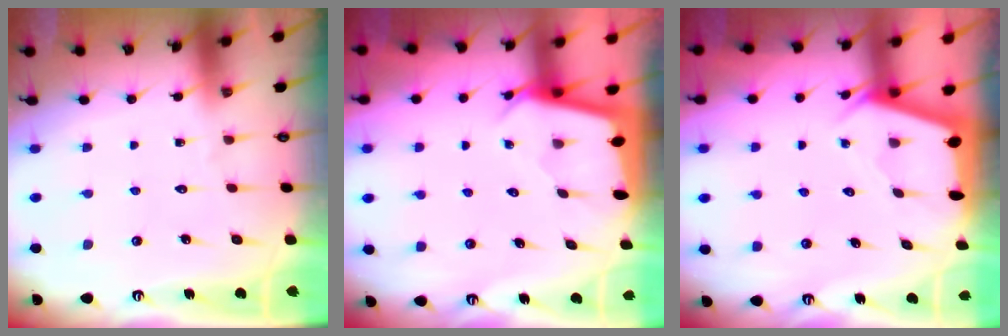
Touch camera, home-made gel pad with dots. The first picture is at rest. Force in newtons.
{"total": 2.5, "press": 2.5, "slide": 0.3}
{"total": 2.4, "press": 2.4, "slide": 0.3}